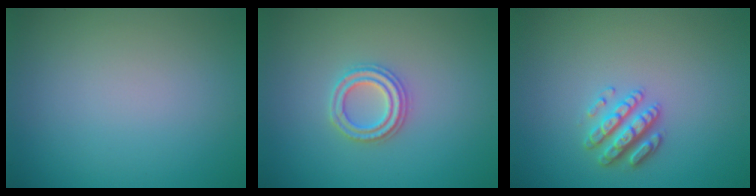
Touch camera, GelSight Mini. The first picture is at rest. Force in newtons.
{"total": 2.4, "press": 2.3, "slide": 0.5}
{"total": 2.8, "press": 2.7, "slide": 0.8}